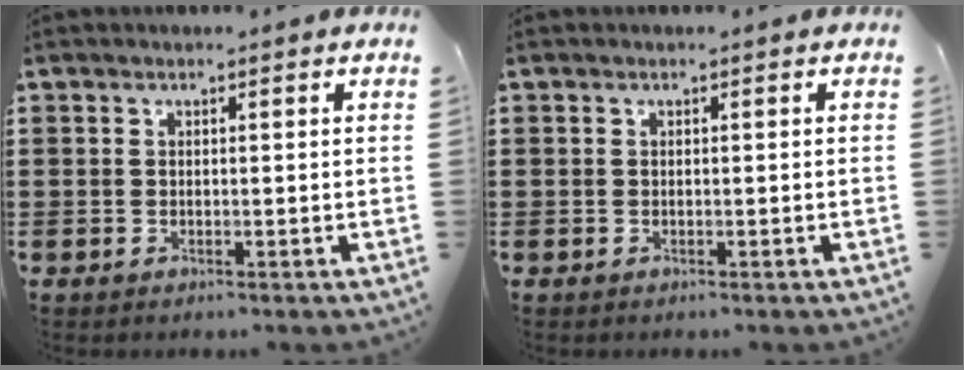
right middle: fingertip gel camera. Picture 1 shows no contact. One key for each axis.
{"total": 0.0}